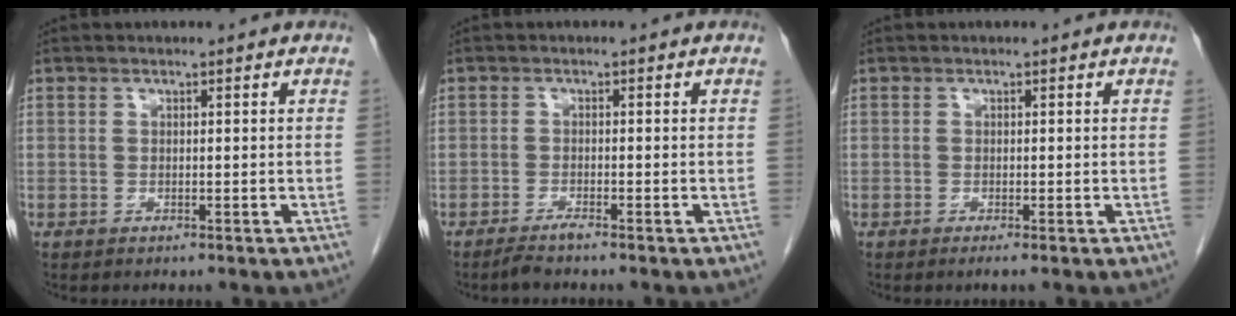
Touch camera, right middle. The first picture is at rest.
{"total": 1.7, "force": [-1.5, -0.3, 0.8], "torque": [-0.021, -0.003, -0.030]}
{"total": 0.6, "force": [-0.4, -0.1, 0.5], "torque": [-0.008, 0.000, -0.007]}